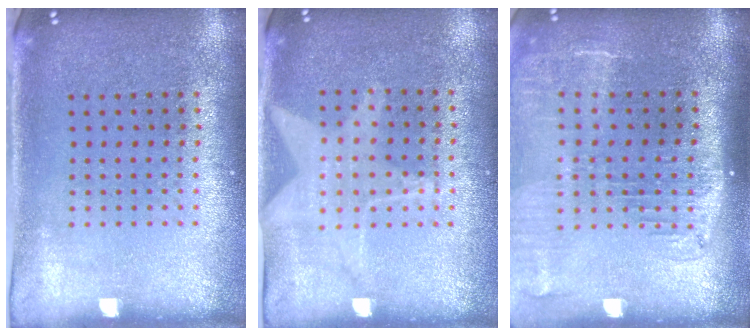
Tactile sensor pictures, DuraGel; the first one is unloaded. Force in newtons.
{"total": 1.1, "press": 1.0, "slide": 0.4}
{"total": 2.3, "press": 1.9, "slide": 1.4}